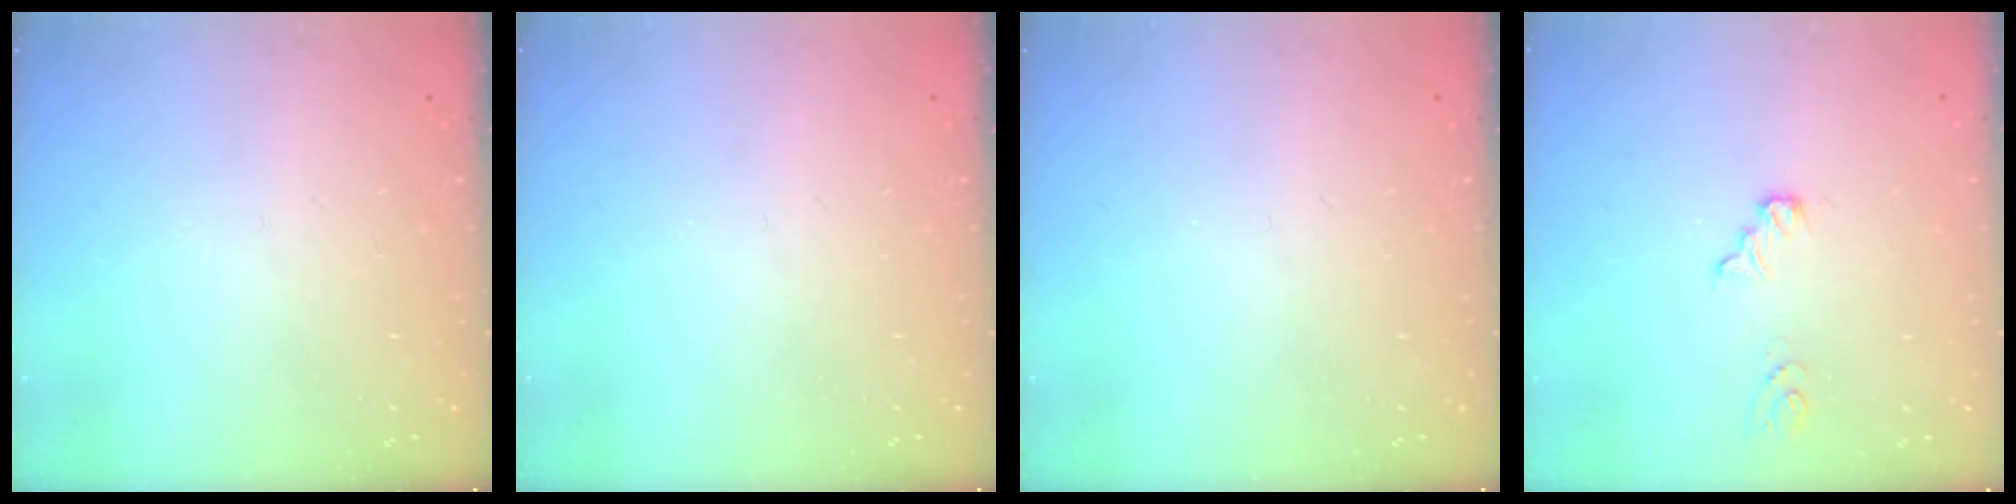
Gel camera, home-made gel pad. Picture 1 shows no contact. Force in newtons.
{"total": 0.0}
{"total": 0.0}
{"total": 5.9, "press": 5.9, "slide": 0.5}